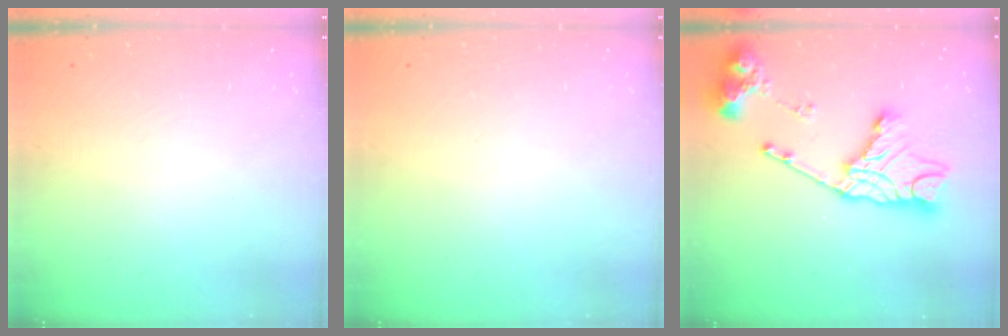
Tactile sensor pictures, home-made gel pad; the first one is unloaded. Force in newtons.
{"total": 0.0}
{"total": 19.6, "press": 19.5, "slide": 2.0}